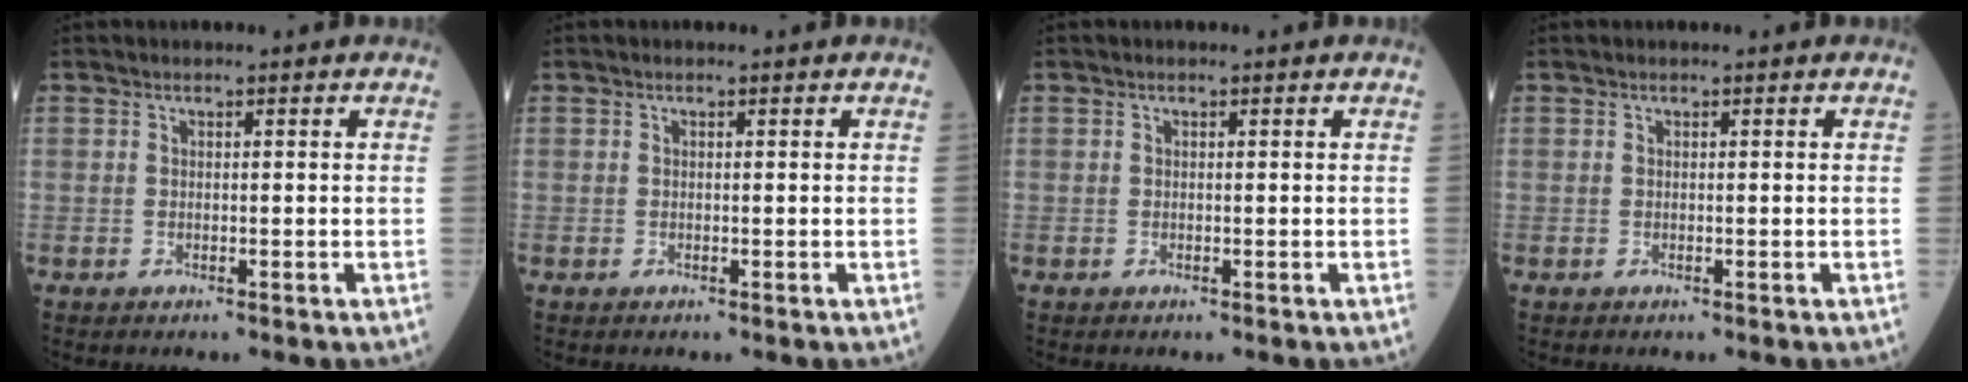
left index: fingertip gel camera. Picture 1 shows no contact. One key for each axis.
{"total": 0.0}
{"total": 0.0}
{"total": 0.0}